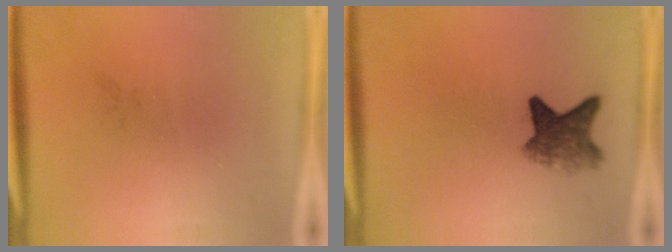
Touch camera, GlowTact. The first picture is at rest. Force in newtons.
{"total": 5.7}